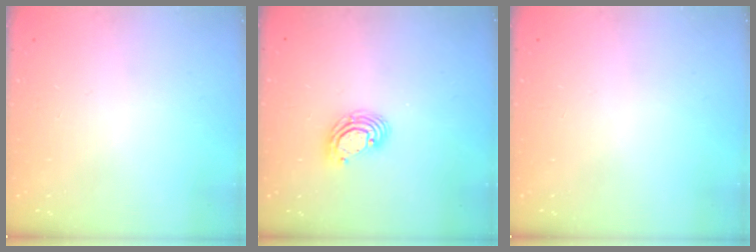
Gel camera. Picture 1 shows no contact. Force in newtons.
{"total": 8.2, "press": 8.1, "slide": 1.4}
{"total": 0.0}